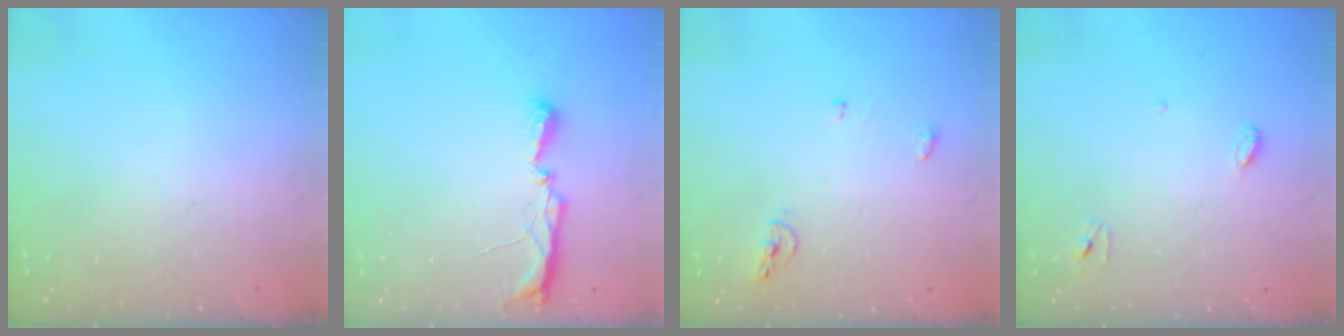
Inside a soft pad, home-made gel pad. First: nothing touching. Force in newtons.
{"total": 6.4, "press": 6.3, "slide": 0.8}
{"total": 5.6, "press": 5.6, "slide": 0.2}
{"total": 3.5, "press": 3.4, "slide": 0.4}